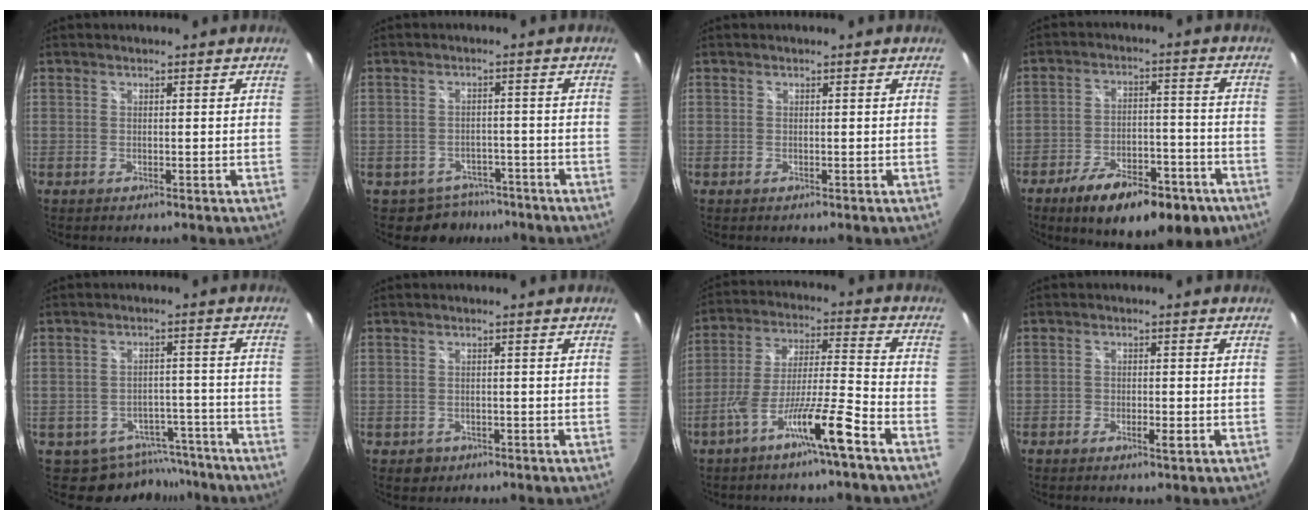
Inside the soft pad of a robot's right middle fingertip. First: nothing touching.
{"total": 5.9, "force": [-4.4, 3.9, 0.4], "torque": [-0.011, 0.016, -0.056]}
{"total": 0.0}
{"total": 17.4, "force": [-11.3, 7.2, 11.2], "torque": [-0.189, -0.010, -0.158]}
{"total": 9.5, "force": [-7.7, 5.4, 1.0], "torque": [-0.017, 0.022, -0.088]}
{"total": 2.4, "force": [-1.1, 2.0, 0.6], "torque": [-0.016, -0.003, -0.011]}
{"total": 11.5, "force": [-7.1, -0.2, 9.1], "torque": [-0.179, -0.001, -0.127]}
{"total": 2.2, "force": [-1.3, 0.9, 1.6], "torque": [-0.038, -0.002, -0.024]}